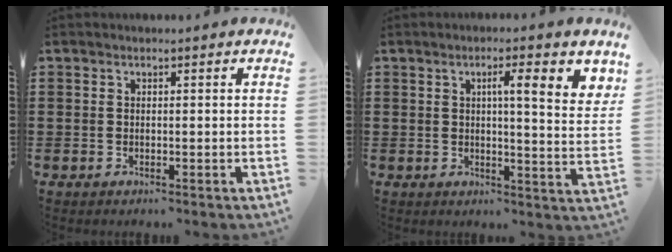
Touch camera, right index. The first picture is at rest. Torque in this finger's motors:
{"motor_torque": [0.28, 0.18, 0.31, 0.04]}